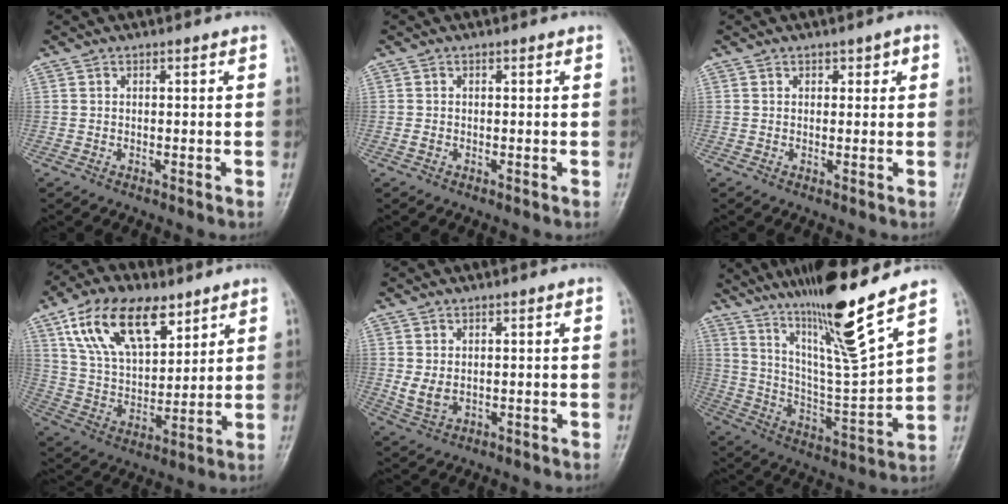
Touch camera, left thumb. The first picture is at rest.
{"total": 0.7, "force": [-0.2, 0.6, 0.5], "torque": [-0.009, -0.001, -0.004]}
{"total": 2.0, "force": [0.9, 1.3, 1.2], "torque": [0.001, -0.001, 0.009]}
{"total": 17.9, "force": [9.9, 9.4, 11.6], "torque": [-0.170, -0.032, 0.186]}
{"total": 3.4, "force": [0.5, 2.3, 2.5], "torque": [-0.044, -0.007, 0.019]}
{"total": 18.2, "force": [13.1, 0.1, 12.6], "torque": [-0.199, -0.075, 0.236]}